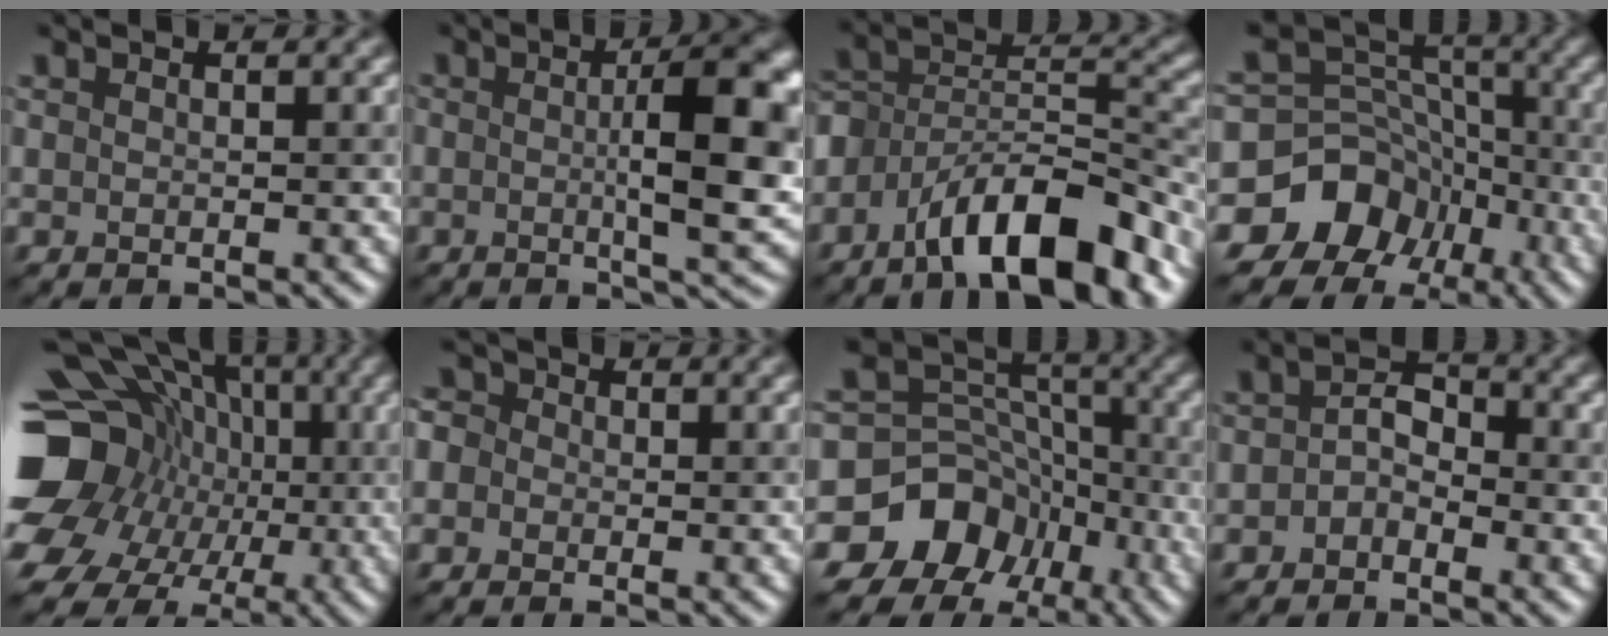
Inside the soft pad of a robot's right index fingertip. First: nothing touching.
{"total": 8.4, "force": [0.1, 1.8, 8.2], "torque": [-0.110, 0.016, 0.009]}
{"total": 9.9, "force": [-6.7, 3.4, 6.4], "torque": [-0.094, 0.029, -0.116]}
{"total": 10.1, "force": [-5.5, 8.1, 2.4], "torque": [-0.056, 0.023, -0.086]}
{"total": 18.3, "force": [-2.6, 16.0, 8.6], "torque": [-0.160, 0.014, -0.055]}
{"total": 1.9, "force": [0.0, 1.8, 0.5], "torque": [-0.005, 0.025, -0.014]}
{"total": 11.5, "force": [-6.1, 9.3, 2.9], "torque": [-0.061, 0.017, -0.097]}
{"total": 1.8, "force": [-0.8, 1.1, 1.3], "torque": [-0.025, 0.023, -0.013]}